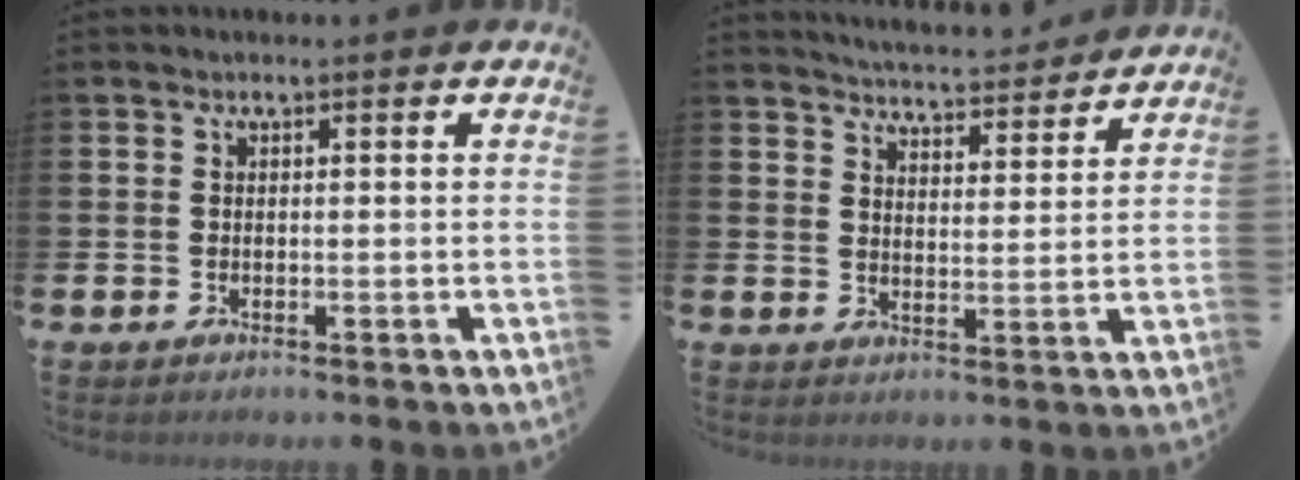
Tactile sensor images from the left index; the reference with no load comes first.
{"total": 5.2, "force": [5.2, 0.2, 0.1], "torque": [-0.014, -0.042, 0.092]}